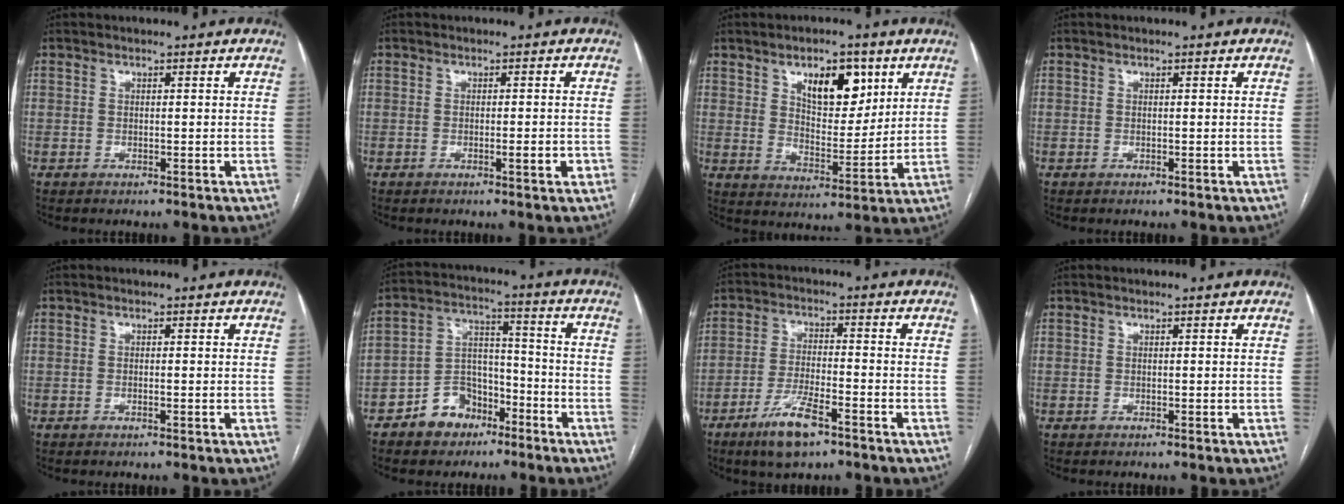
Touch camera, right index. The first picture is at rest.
{"total": 1.6, "force": [-0.5, 0.3, 1.5], "torque": [-0.022, -0.001, -0.006]}
{"total": 9.9, "force": [5.0, 4.5, 7.3], "torque": [-0.115, 0.003, 0.088]}
{"total": 0.0}
{"total": 0.0}
{"total": 8.8, "force": [-5.5, 6.1, 3.3], "torque": [-0.066, 0.027, -0.092]}
{"total": 8.2, "force": [-5.2, 1.7, 6.1], "torque": [-0.120, -0.011, -0.091]}
{"total": 0.0}